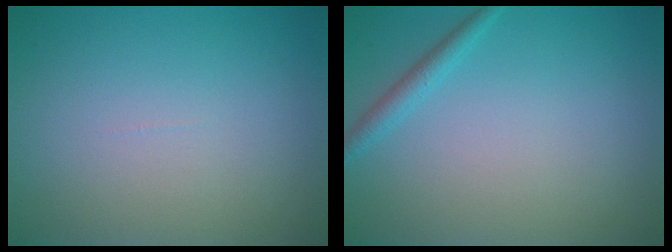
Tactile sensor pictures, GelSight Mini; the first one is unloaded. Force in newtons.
{"total": 1.4, "press": 1.4, "slide": 0.1}